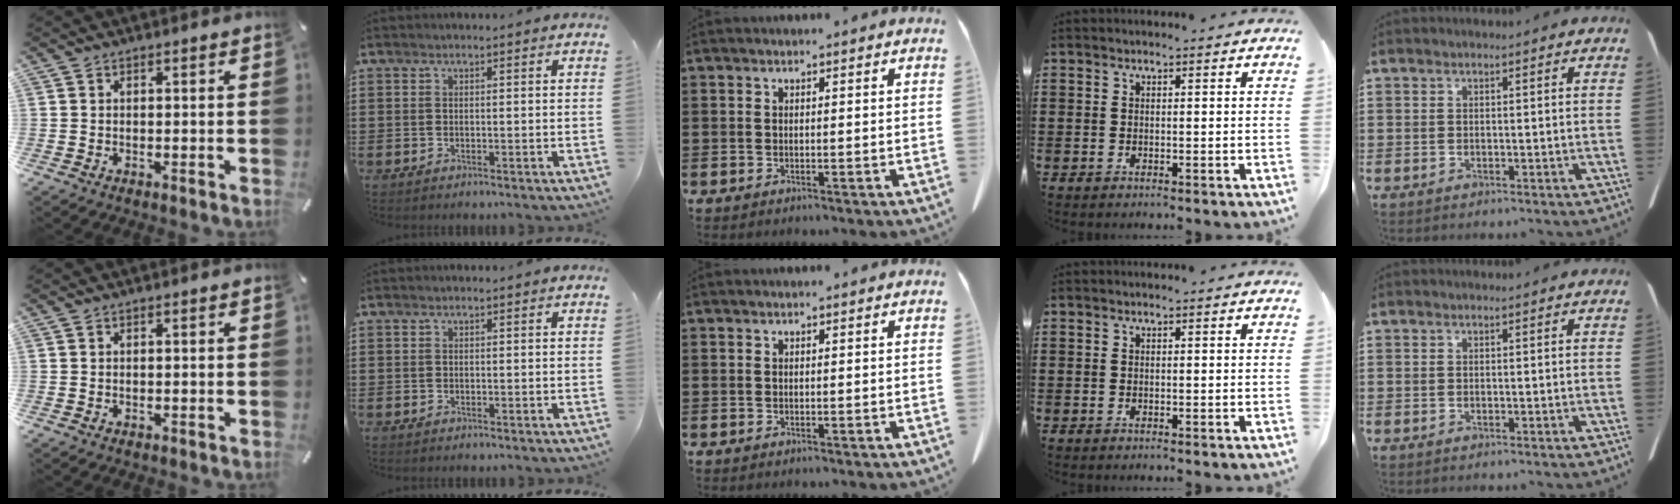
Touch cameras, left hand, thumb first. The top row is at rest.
{}